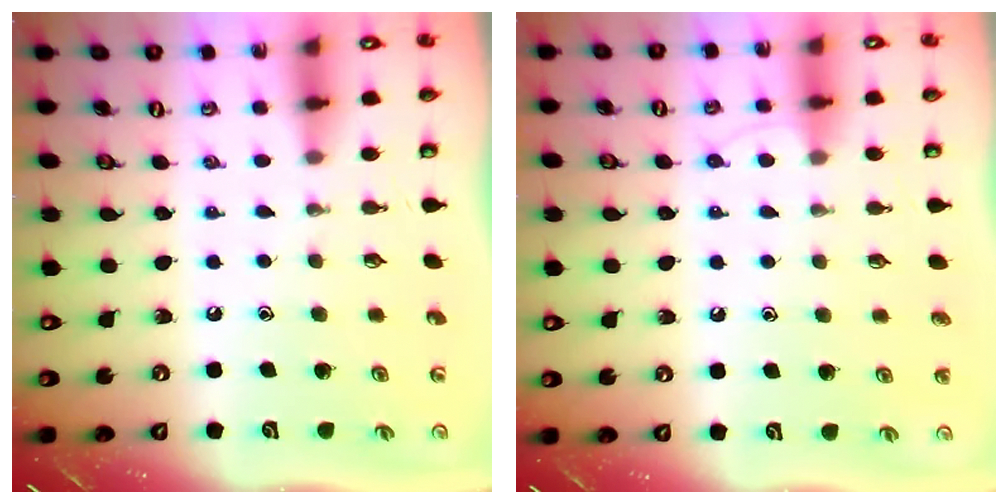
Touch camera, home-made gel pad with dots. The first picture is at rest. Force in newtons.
{"total": 5.2, "press": 5.1, "slide": 0.5}